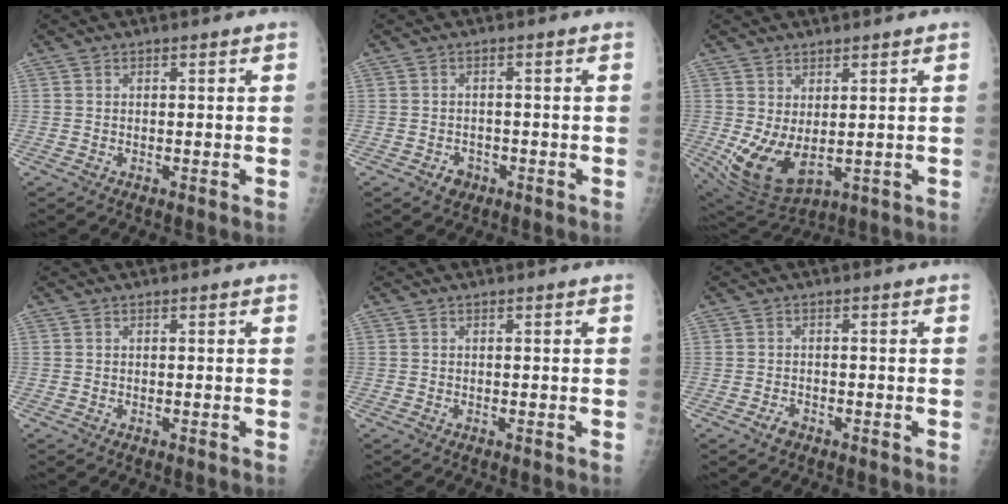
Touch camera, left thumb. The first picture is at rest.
{"total": 2.0, "force": [-1.0, 1.7, 0.6], "torque": [0.000, 0.007, -0.011]}
{"total": 9.7, "force": [0.8, 5.1, 8.3], "torque": [-0.144, -0.022, 0.041]}
{"total": 0.0}
{"total": 0.0}
{"total": 1.5, "force": [-0.9, 0.9, 0.8], "torque": [-0.018, 0.004, -0.014]}